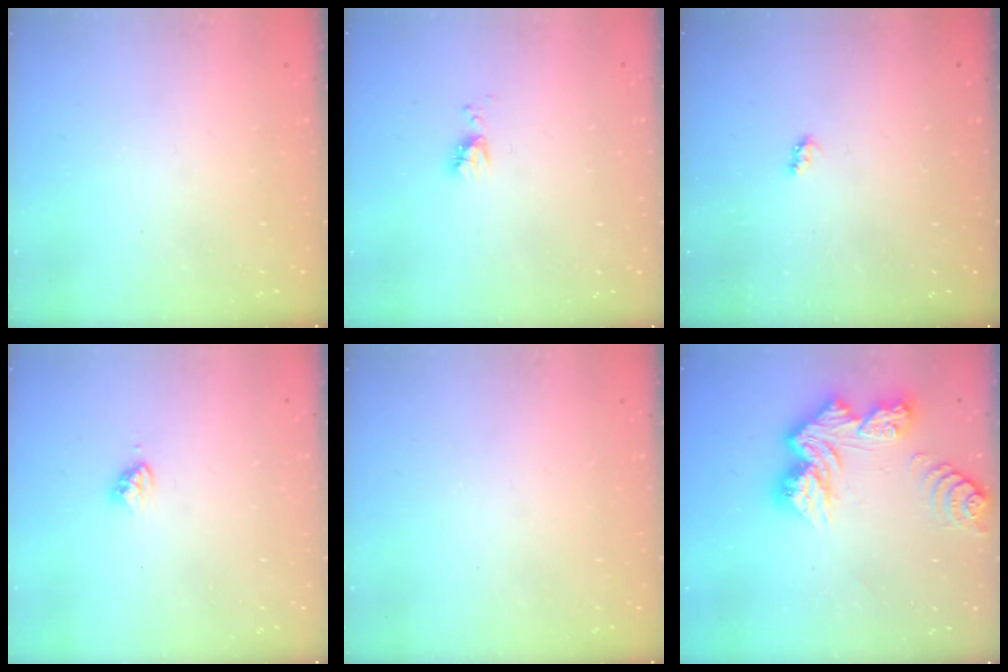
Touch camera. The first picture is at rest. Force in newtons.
{"total": 4.9, "press": 4.8, "slide": 0.8}
{"total": 2.6, "press": 2.6, "slide": 0.4}
{"total": 3.4, "press": 3.3, "slide": 0.2}
{"total": 0.0}
{"total": 14.2, "press": 14.1, "slide": 1.6}